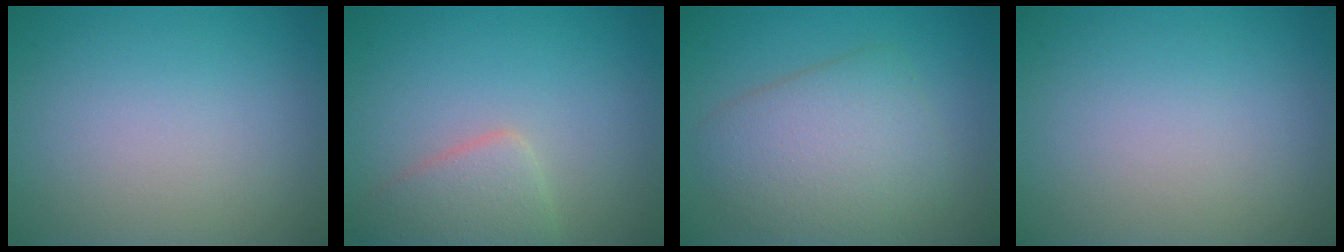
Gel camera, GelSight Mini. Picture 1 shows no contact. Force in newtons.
{"total": 2.5, "press": 2.5, "slide": 0.2}
{"total": 5.5, "press": 5.5, "slide": 0.2}
{"total": 0.0}